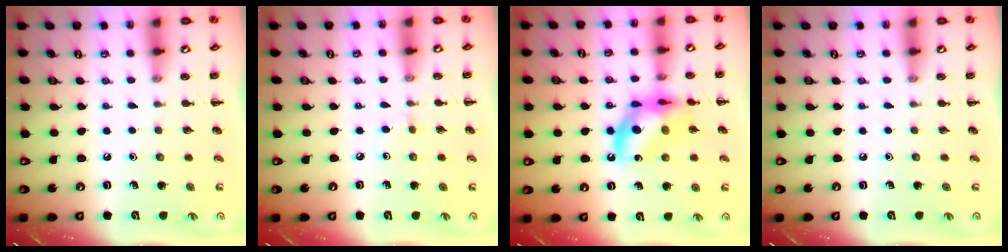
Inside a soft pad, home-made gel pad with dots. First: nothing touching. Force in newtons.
{"total": 2.7, "press": 2.5, "slide": 1.2}
{"total": 14.1, "press": 13.7, "slide": 3.5}
{"total": 0.0}